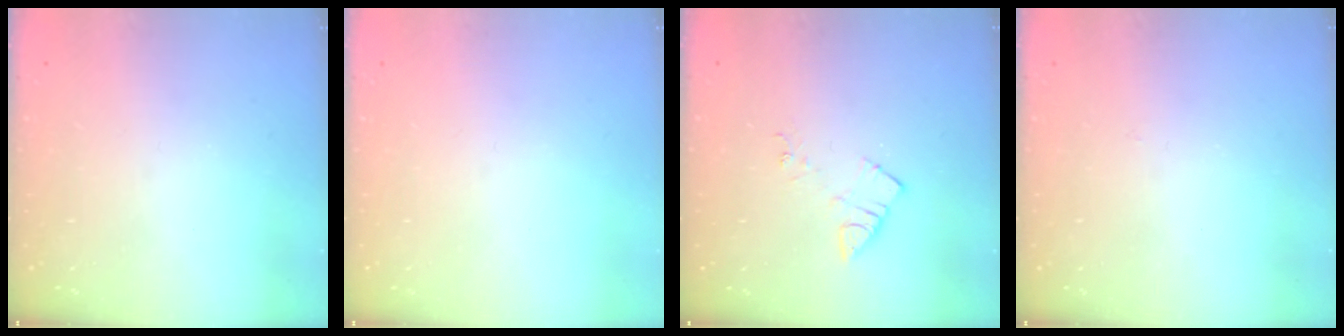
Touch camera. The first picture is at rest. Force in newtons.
{"total": 0.0}
{"total": 5.2, "press": 5.2, "slide": 0.7}
{"total": 2.8, "press": 2.8, "slide": 0.4}